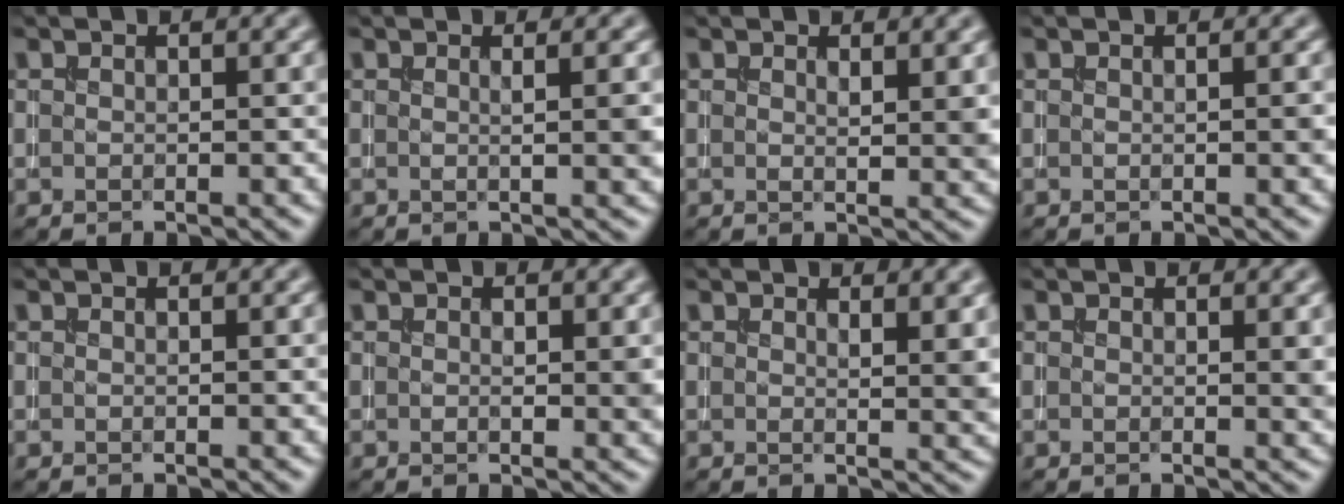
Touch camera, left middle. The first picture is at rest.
{"total": 1.4, "force": [0.3, 0.2, 1.4], "torque": [-0.013, -0.001, 0.001]}
{"total": 1.6, "force": [0.9, 0.3, 1.3], "torque": [-0.017, -0.006, 0.018]}
{"total": 0.6, "force": [0.0, -0.1, 0.6], "torque": [-0.008, -0.002, -0.001]}
{"total": 0.0}
{"total": 1.6, "force": [0.2, 0.7, 1.4], "torque": [-0.020, -0.003, 0.006]}
{"total": 2.2, "force": [1.2, 0.4, 1.7], "torque": [-0.019, -0.006, 0.023]}
{"total": 1.0, "force": [0.5, 0.1, 0.9], "torque": [-0.007, -0.004, 0.008]}